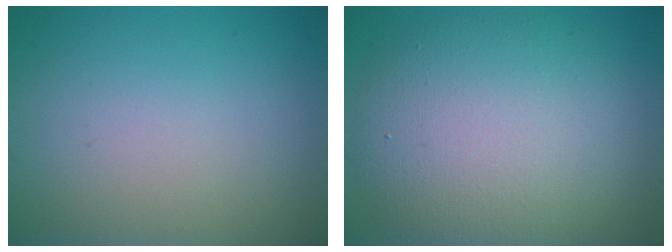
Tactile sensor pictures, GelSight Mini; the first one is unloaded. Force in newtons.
{"total": 10.2, "press": 10.2, "slide": 0.5}